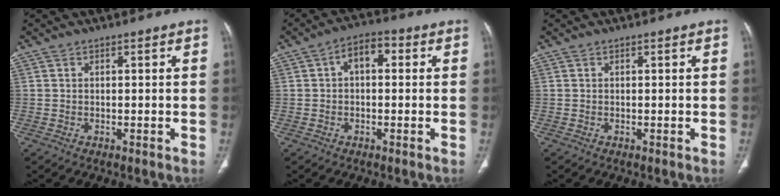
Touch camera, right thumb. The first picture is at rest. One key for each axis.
{"total": 5.5, "fx": 0.8, "fy": 3.3, "fz": 4.3, "tx": -0.051, "ty": 0.020, "tz": 0.002}
{"total": 0.0}